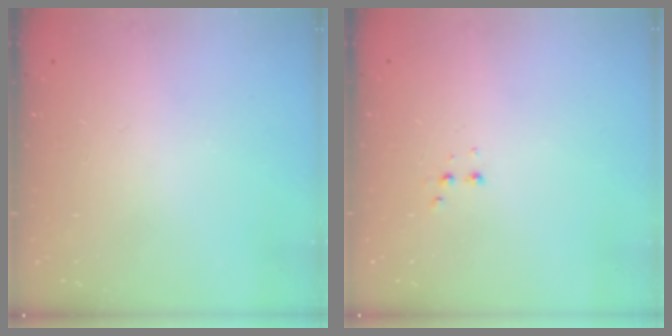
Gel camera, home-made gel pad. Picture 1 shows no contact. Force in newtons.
{"total": 2.5, "press": 2.4, "slide": 0.8}